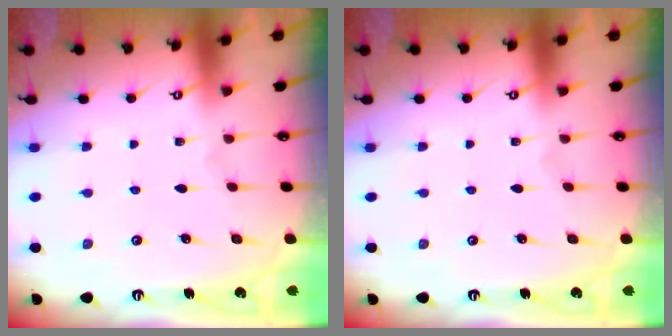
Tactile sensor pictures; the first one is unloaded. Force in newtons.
{"total": 0.0}